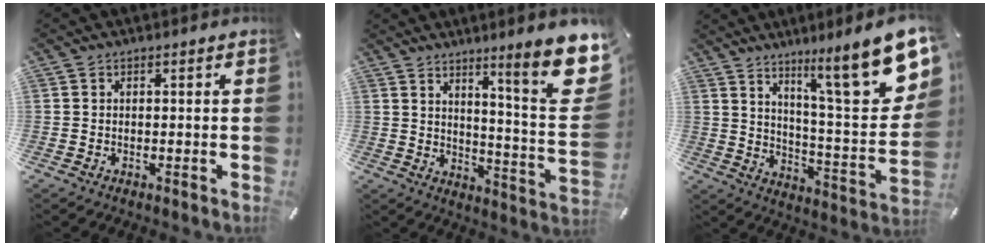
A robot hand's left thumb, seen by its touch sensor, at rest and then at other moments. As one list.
[{"total": 14.3, "force": [8.5, 2.0, 11.3], "torque": [-0.157, -0.073, 0.130]}, {"total": 19.1, "force": [12.2, 3.7, 14.2], "torque": [-0.203, -0.103, 0.184]}]